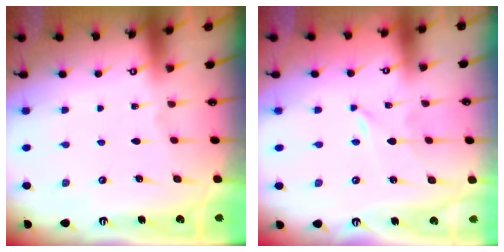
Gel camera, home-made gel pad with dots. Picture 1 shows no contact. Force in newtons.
{"total": 0.0}